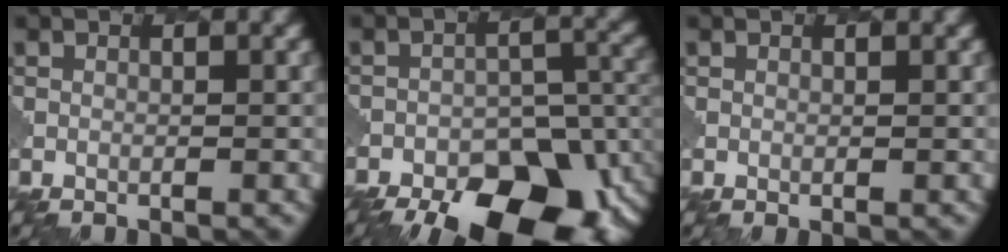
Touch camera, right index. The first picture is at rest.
{"total": 13.9, "force": [-9.3, 6.5, 7.9], "torque": [-0.128, -0.015, -0.119]}
{"total": 0.6, "force": [0.6, 0.0, 0.2], "torque": [-0.011, -0.003, 0.011]}